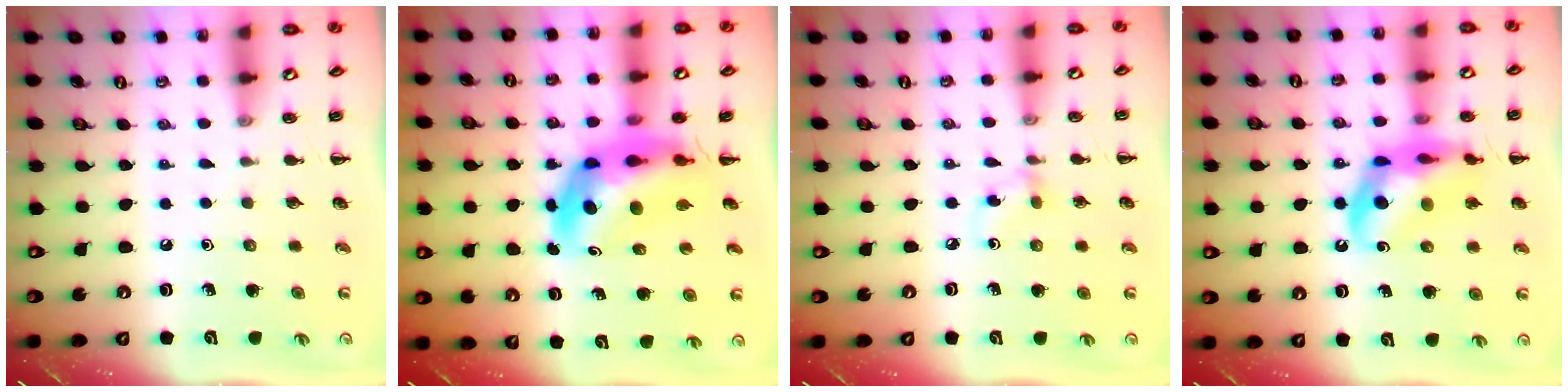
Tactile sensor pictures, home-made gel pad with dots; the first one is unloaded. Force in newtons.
{"total": 11.0, "press": 10.4, "slide": 3.5}
{"total": 3.6, "press": 3.4, "slide": 1.4}
{"total": 15.7, "press": 15.3, "slide": 3.4}